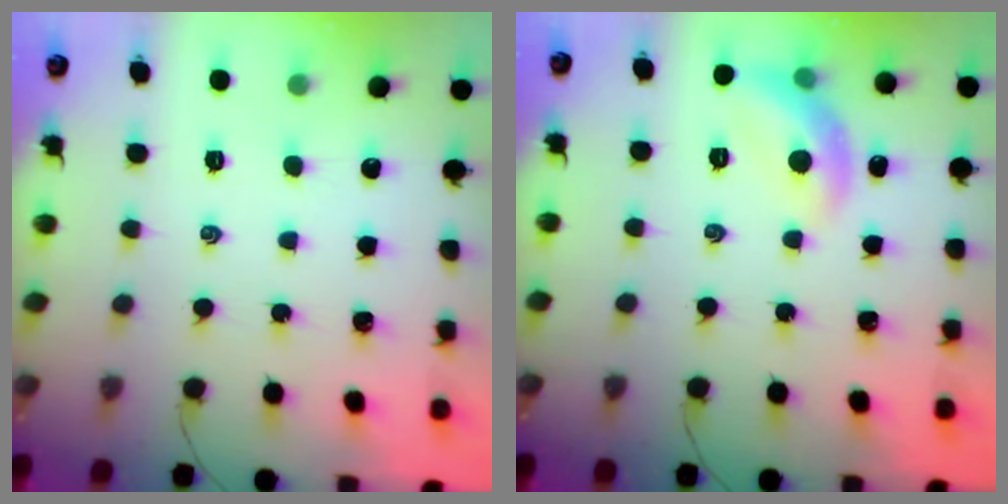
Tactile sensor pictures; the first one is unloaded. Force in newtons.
{"total": 10.1, "press": 10.1, "slide": 0.2}